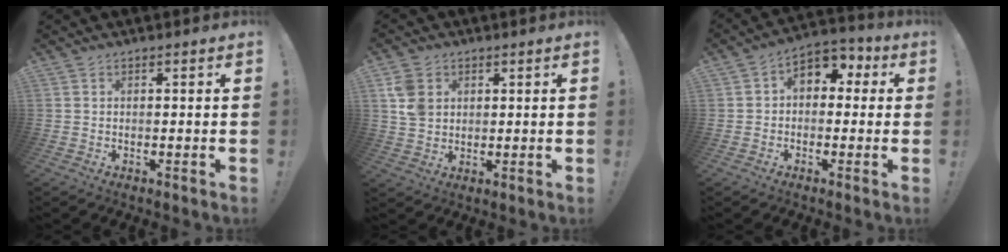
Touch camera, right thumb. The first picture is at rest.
{"total": 8.1, "force": [2.6, 6.4, 4.2], "torque": [-0.087, 0.003, 0.055]}
{"total": 6.4, "force": [0.8, 5.0, 3.9], "torque": [-0.052, 0.005, 0.020]}